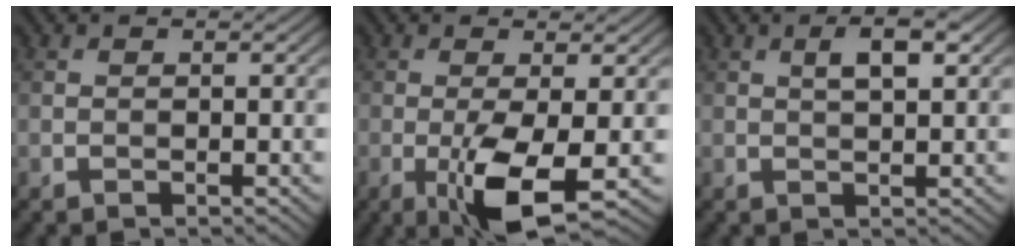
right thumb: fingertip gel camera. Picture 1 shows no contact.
{"total": 6.9, "force": [-2.1, 1.6, 6.4], "torque": [-0.122, -0.002, -0.038]}
{"total": 3.3, "force": [1.2, 0.9, 2.9], "torque": [-0.051, 0.006, 0.020]}